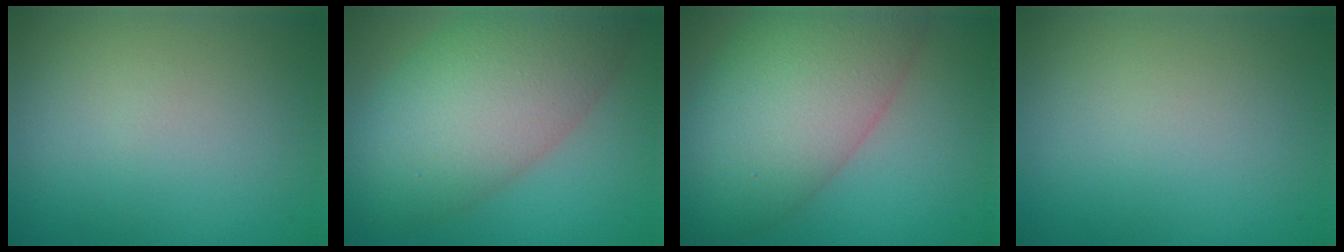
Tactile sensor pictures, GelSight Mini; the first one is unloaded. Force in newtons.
{"total": 10.6, "press": 10.6, "slide": 0.5}
{"total": 11.2, "press": 11.2, "slide": 0.4}
{"total": 0.0}